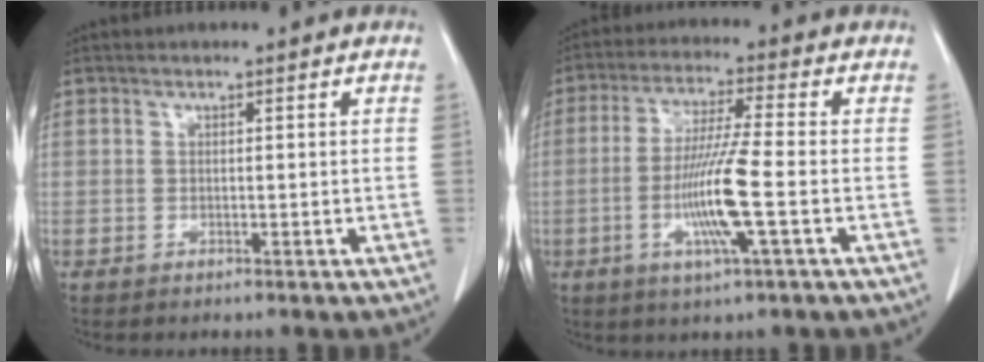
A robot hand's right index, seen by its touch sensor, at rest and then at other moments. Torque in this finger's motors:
{"motor_torque": [1.71, -0.41, 0.90, 0.13]}